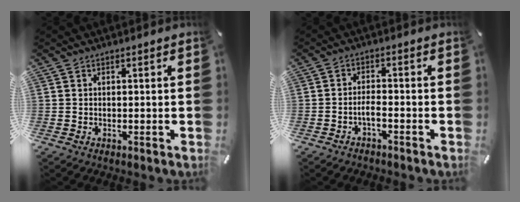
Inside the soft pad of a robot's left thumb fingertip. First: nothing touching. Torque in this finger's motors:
{"motor_torque": [0.50, 0.28, -0.10, -0.10, 0.01]}